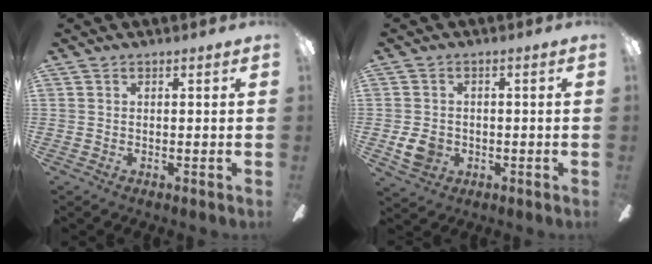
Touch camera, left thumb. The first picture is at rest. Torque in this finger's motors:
{"motor_torque": [-0.12, 0.13, 0.18, -0.08, 0.02]}